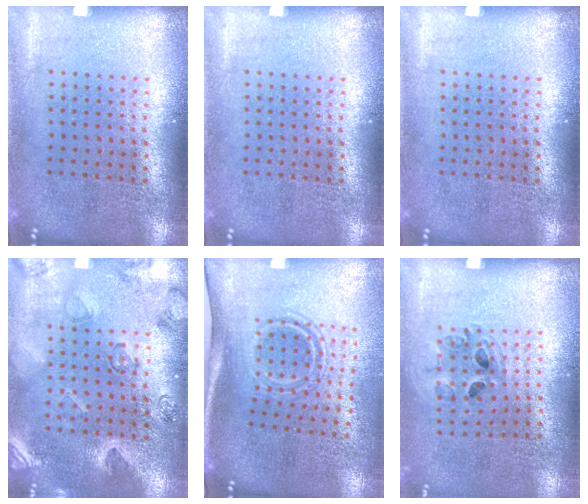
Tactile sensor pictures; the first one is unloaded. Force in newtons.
{"total": 0.0}
{"total": 0.0}
{"total": 2.3, "press": 1.9, "slide": 1.3}
{"total": 1.7, "press": 1.0, "slide": 1.3}
{"total": 0.9, "press": 0.9, "slide": 0.2}